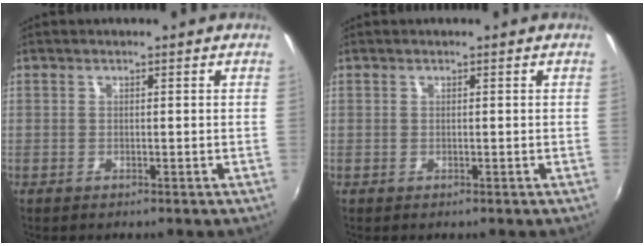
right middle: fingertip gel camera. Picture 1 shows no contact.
{"total": 0.0}